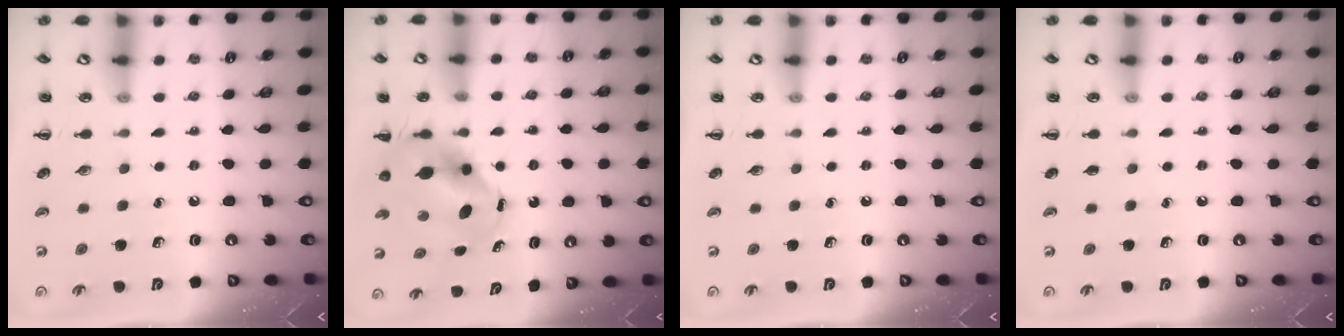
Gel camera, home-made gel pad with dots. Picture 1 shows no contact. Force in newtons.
{"total": 6.3, "press": 6.1, "slide": 1.6}
{"total": 0.0}
{"total": 0.0}